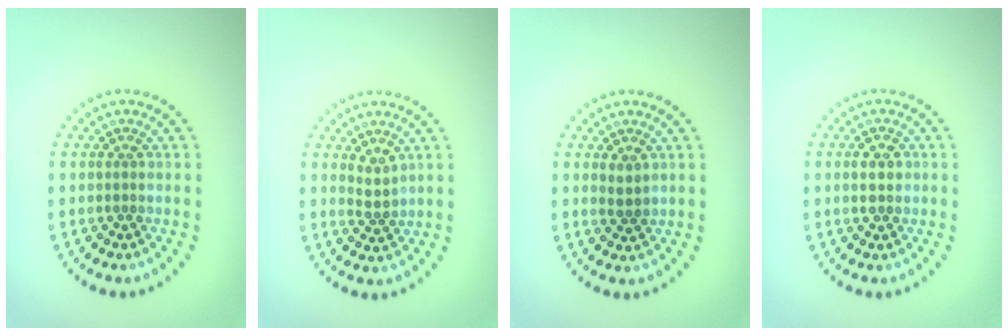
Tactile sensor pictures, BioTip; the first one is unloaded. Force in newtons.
{"total": 1.6, "press": 1.2, "slide": 1.1}
{"total": 1.2, "press": 1.1, "slide": 0.4}
{"total": 2.2, "press": 2.1, "slide": 0.2}